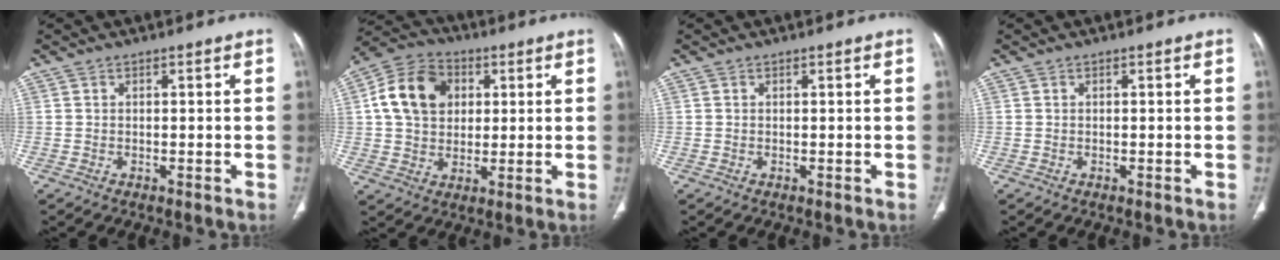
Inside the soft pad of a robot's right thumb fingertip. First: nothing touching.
{"total": 13.1, "force": [2.9, 10.1, 7.9], "torque": [-0.123, 0.009, 0.042]}
{"total": 0.0}
{"total": 0.0}